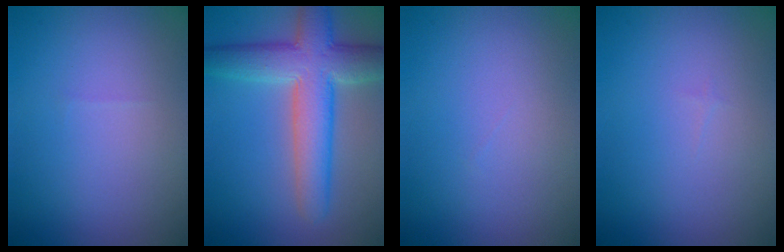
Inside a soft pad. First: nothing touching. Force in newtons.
{"total": 7.8, "press": 7.8, "slide": 0.5}
{"total": 0.0}
{"total": 0.0}